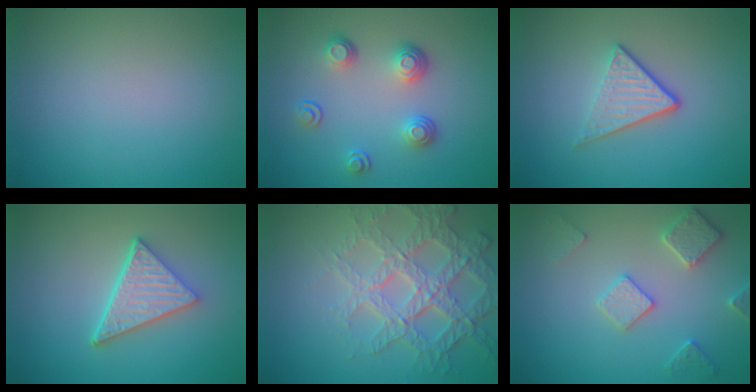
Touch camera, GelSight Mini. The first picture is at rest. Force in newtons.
{"total": 3.4, "press": 2.5, "slide": 2.3}
{"total": 3.6, "press": 2.6, "slide": 2.5}
{"total": 5.0, "press": 3.6, "slide": 3.5}
{"total": 5.8, "press": 4.9, "slide": 3.1}
{"total": 2.9, "press": 2.8, "slide": 0.5}